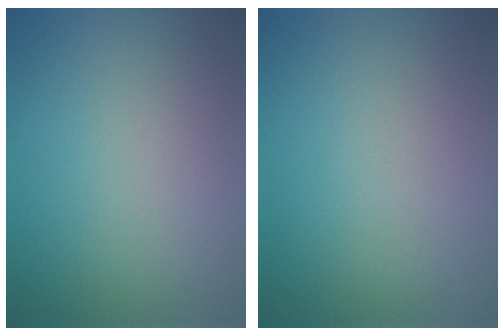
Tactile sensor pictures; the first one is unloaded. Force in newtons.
{"total": 0.0}